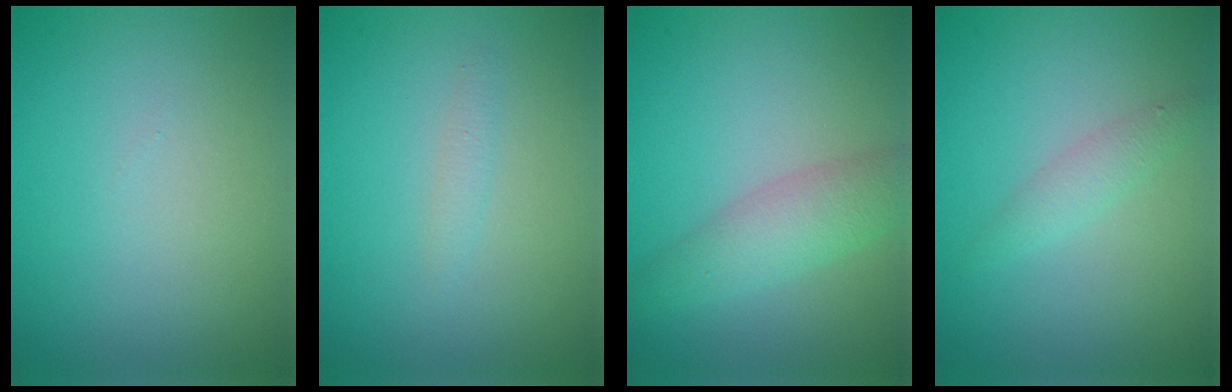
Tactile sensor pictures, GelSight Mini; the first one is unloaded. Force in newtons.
{"total": 0.9, "press": 0.9, "slide": 0.0}
{"total": 3.7, "press": 3.7, "slide": 0.0}
{"total": 1.6, "press": 1.6, "slide": 0.1}